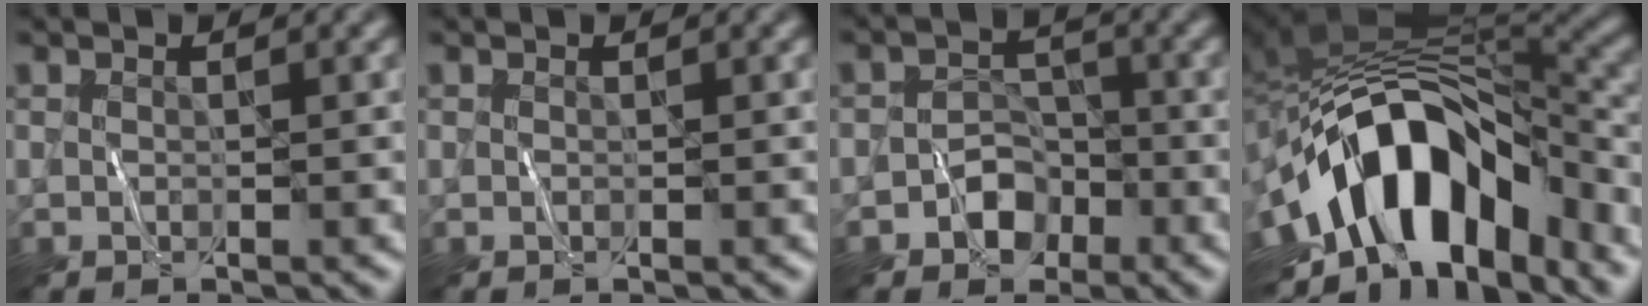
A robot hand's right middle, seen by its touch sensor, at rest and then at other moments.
{"total": 0.0}
{"total": 2.9, "force": [-1.7, 2.1, 1.1], "torque": [-0.007, 0.009, -0.028]}
{"total": 14.1, "force": [-5.8, 7.5, 10.4], "torque": [-0.167, 0.016, -0.102]}